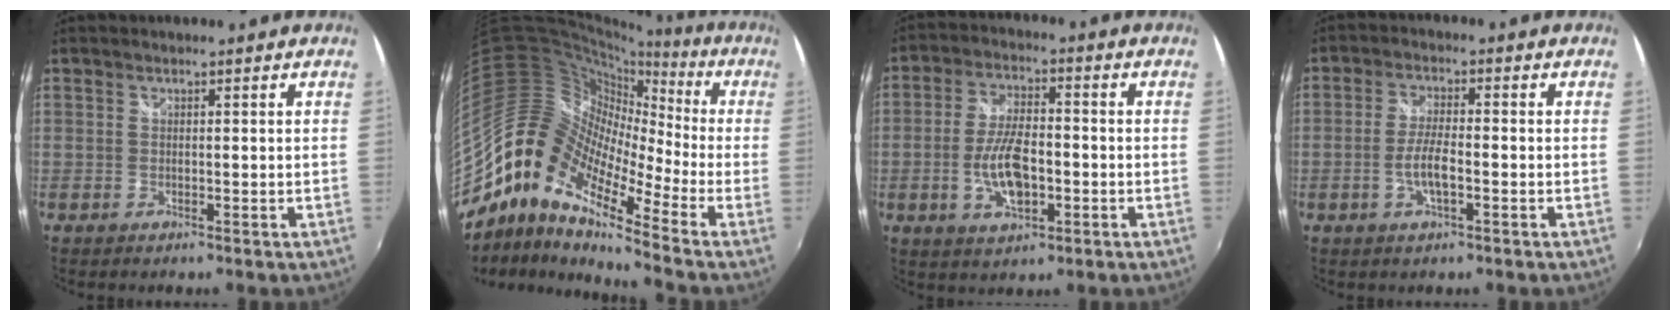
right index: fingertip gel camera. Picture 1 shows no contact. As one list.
[{"total": 11.5, "force": [-5.4, 5.1, 8.8], "torque": [-0.126, 0.005, -0.125]}, {"total": 9.8, "force": [-2.5, 4.4, 8.4], "torque": [-0.167, -0.001, -0.043]}, {"total": 5.2, "force": [-1.7, 1.3, 4.7], "torque": [-0.098, -0.001, -0.033]}]